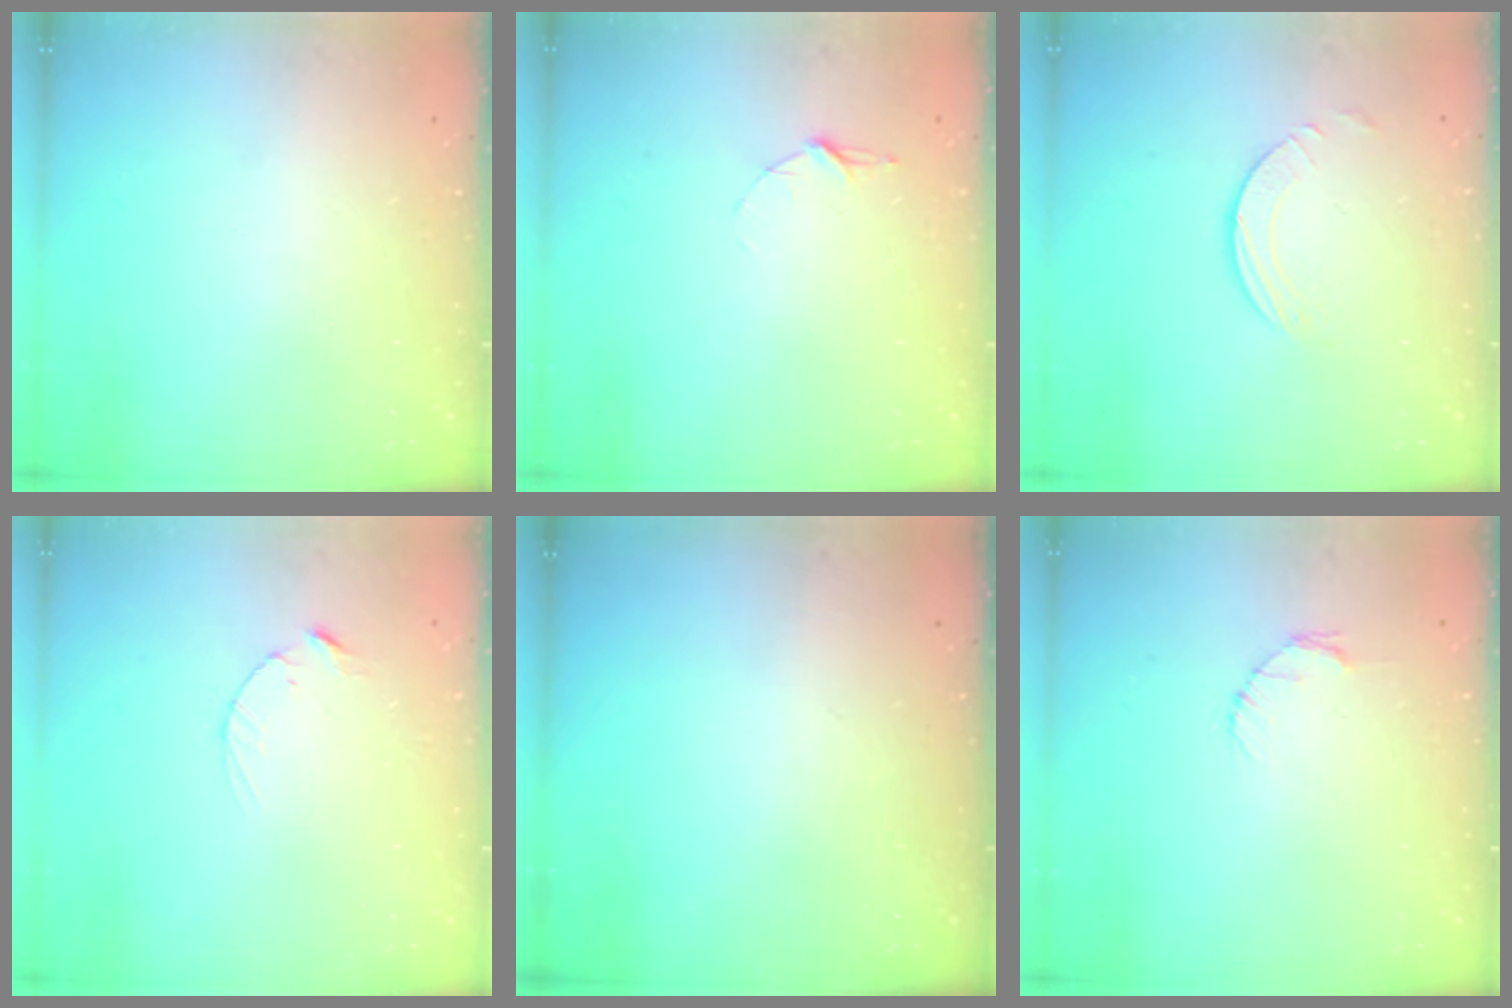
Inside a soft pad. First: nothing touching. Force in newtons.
{"total": 4.7, "press": 4.7, "slide": 0.5}
{"total": 1.9, "press": 1.9, "slide": 0.2}
{"total": 2.5, "press": 2.5, "slide": 0.4}
{"total": 0.0}
{"total": 2.7, "press": 2.7, "slide": 0.4}